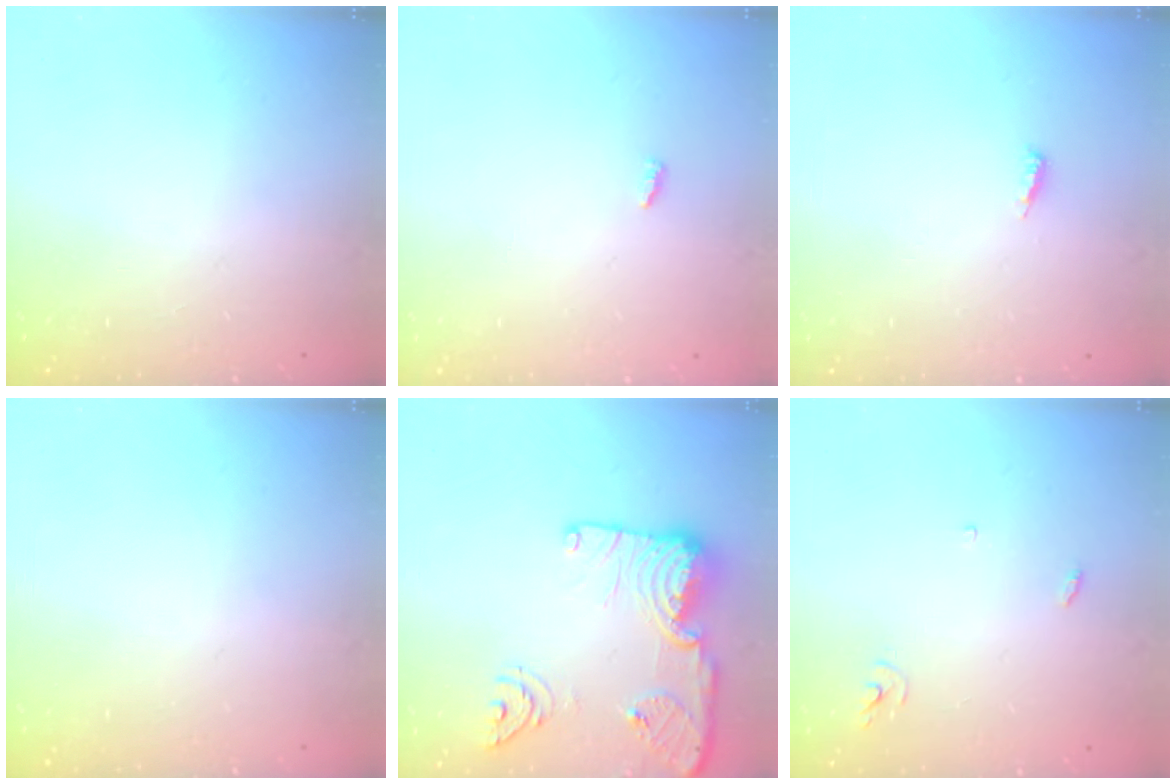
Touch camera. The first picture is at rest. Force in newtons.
{"total": 2.7, "press": 2.7, "slide": 0.2}
{"total": 3.9, "press": 3.9, "slide": 0.4}
{"total": 0.0}
{"total": 18.1, "press": 18.0, "slide": 2.0}
{"total": 3.0, "press": 3.0, "slide": 0.2}